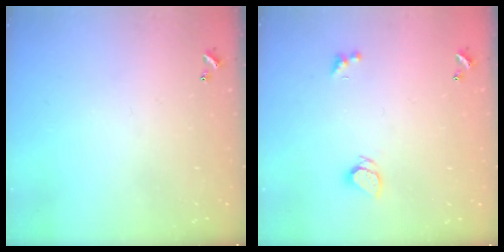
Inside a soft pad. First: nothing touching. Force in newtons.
{"total": 1.9, "press": 1.8, "slide": 0.3}